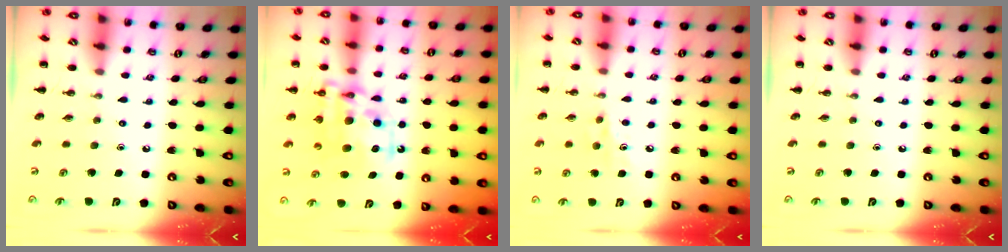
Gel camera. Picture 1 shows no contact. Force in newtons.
{"total": 15.7, "press": 15.3, "slide": 3.6}
{"total": 5.8, "press": 5.6, "slide": 1.7}
{"total": 0.0}